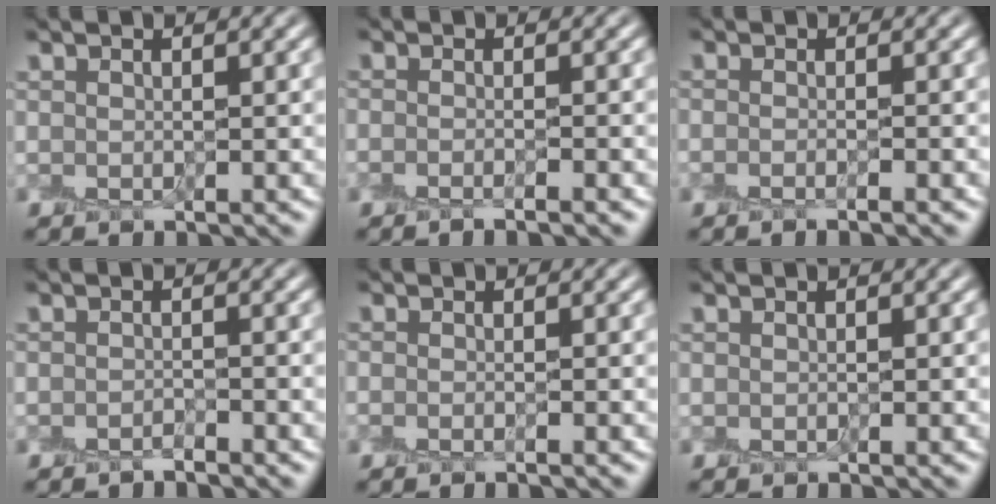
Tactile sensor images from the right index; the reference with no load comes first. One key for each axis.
{"total": 2.0, "fx": -1.1, "fy": 0.6, "fz": 1.5, "tx": -0.004, "ty": -0.004, "tz": -0.023}
{"total": 1.6, "fx": -0.8, "fy": 0.5, "fz": 1.2, "tx": -0.004, "ty": -0.005, "tz": -0.016}
{"total": 0.8, "fx": -0.8, "fy": 0.1, "fz": 0.1, "tx": 0.000, "ty": 0.001, "tz": -0.015}
{"total": 0.9, "fx": -0.4, "fy": 0.3, "fz": 0.7, "tx": -0.008, "ty": -0.006, "tz": -0.010}
{"total": 0.0}